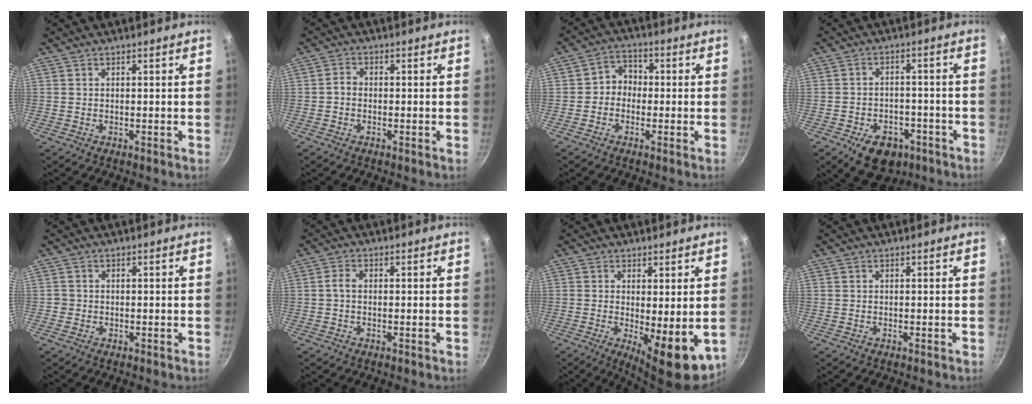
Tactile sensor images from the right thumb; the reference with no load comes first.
{"total": 1.7, "force": [-0.6, 1.3, 0.9], "torque": [-0.018, 0.013, -0.018]}
{"total": 4.5, "force": [-0.8, 3.9, 2.1], "torque": [-0.007, 0.019, -0.028]}
{"total": 10.6, "force": [-5.5, 7.0, 5.6], "torque": [-0.049, 0.031, -0.068]}
{"total": 1.2, "force": [-0.3, 1.1, 0.2], "torque": [0.001, 0.003, -0.006]}
{"total": 1.9, "force": [-0.1, 0.7, 1.8], "torque": [-0.050, 0.008, -0.008]}
{"total": 9.5, "force": [-1.2, 3.0, 9.0], "torque": [-0.115, -0.011, -0.004]}
{"total": 0.0}